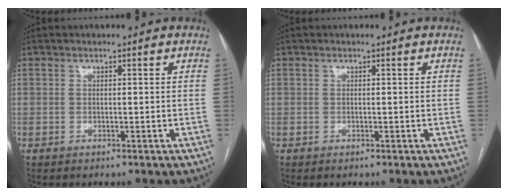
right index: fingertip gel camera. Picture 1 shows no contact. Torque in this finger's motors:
{"motor_torque": [0.00, 0.00, 0.00, 0.00]}